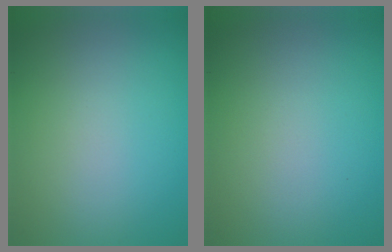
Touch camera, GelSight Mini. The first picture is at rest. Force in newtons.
{"total": 0.0}